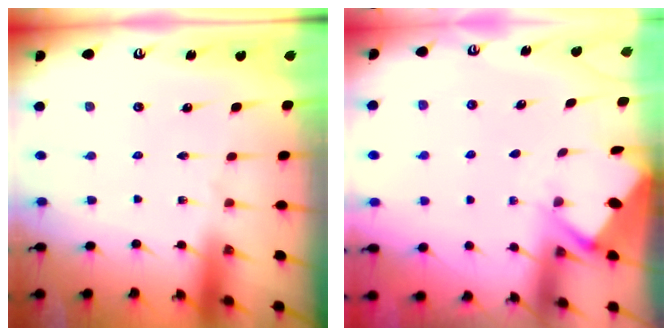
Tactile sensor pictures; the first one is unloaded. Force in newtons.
{"total": 2.6, "press": 2.6, "slide": 0.4}